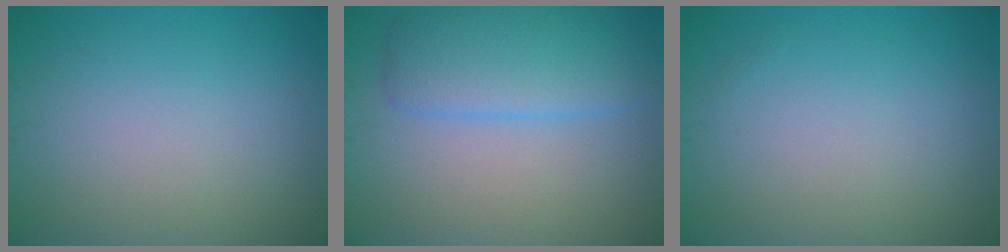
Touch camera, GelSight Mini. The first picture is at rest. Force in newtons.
{"total": 4.8, "press": 4.8, "slide": 0.1}
{"total": 0.0}